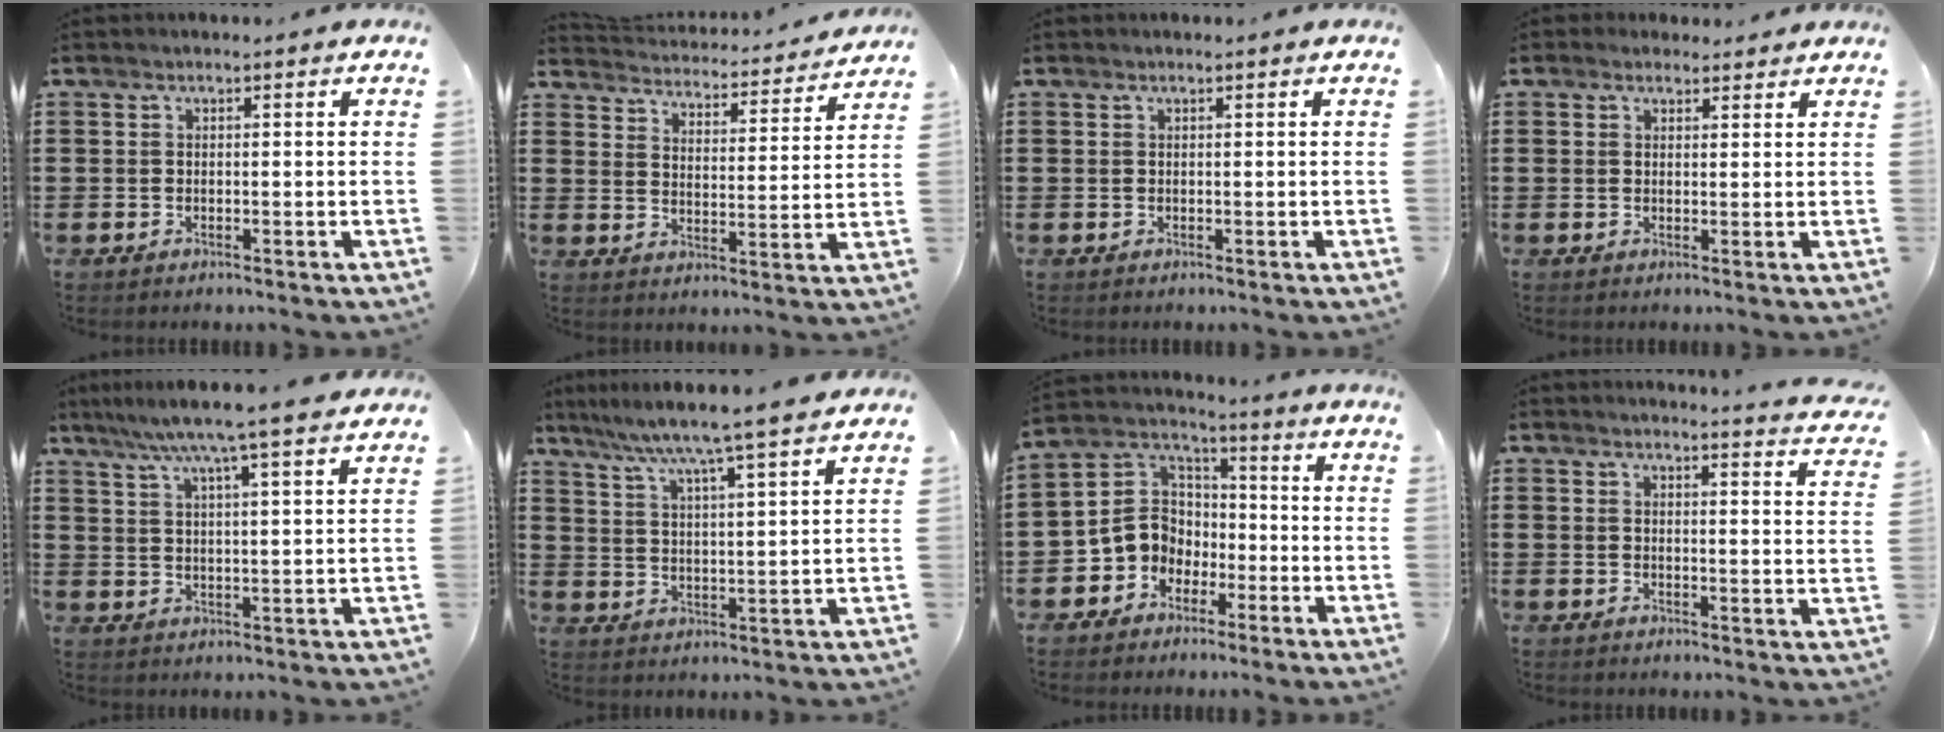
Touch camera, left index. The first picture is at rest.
{"total": 3.7, "force": [3.7, -0.1, 0.0], "torque": [-0.024, -0.035, 0.056]}
{"total": 0.0}
{"total": 2.0, "force": [1.8, 0.9, 0.2], "torque": [-0.009, 0.006, 0.035]}
{"total": 7.2, "force": [5.8, -0.5, 4.3], "torque": [-0.100, -0.022, 0.098]}
{"total": 6.1, "force": [5.3, -1.2, 2.7], "torque": [-0.074, -0.038, 0.083]}
{"total": 7.7, "force": [-2.5, 7.0, 2.0], "torque": [-0.078, 0.011, -0.054]}
{"total": 3.3, "force": [3.2, -0.7, 0.6], "torque": [-0.016, -0.021, 0.054]}